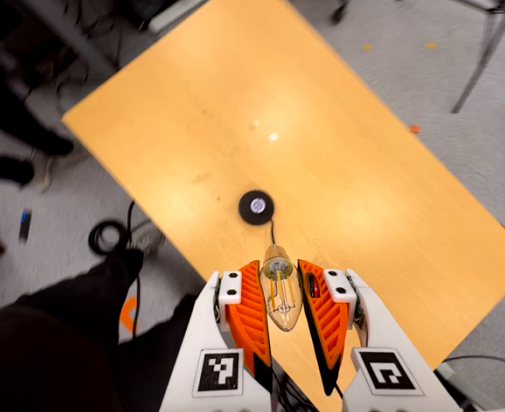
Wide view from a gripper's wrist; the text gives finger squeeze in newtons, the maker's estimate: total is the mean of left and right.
{"total": 13.1, "left": 13.5, "right": 12.7}